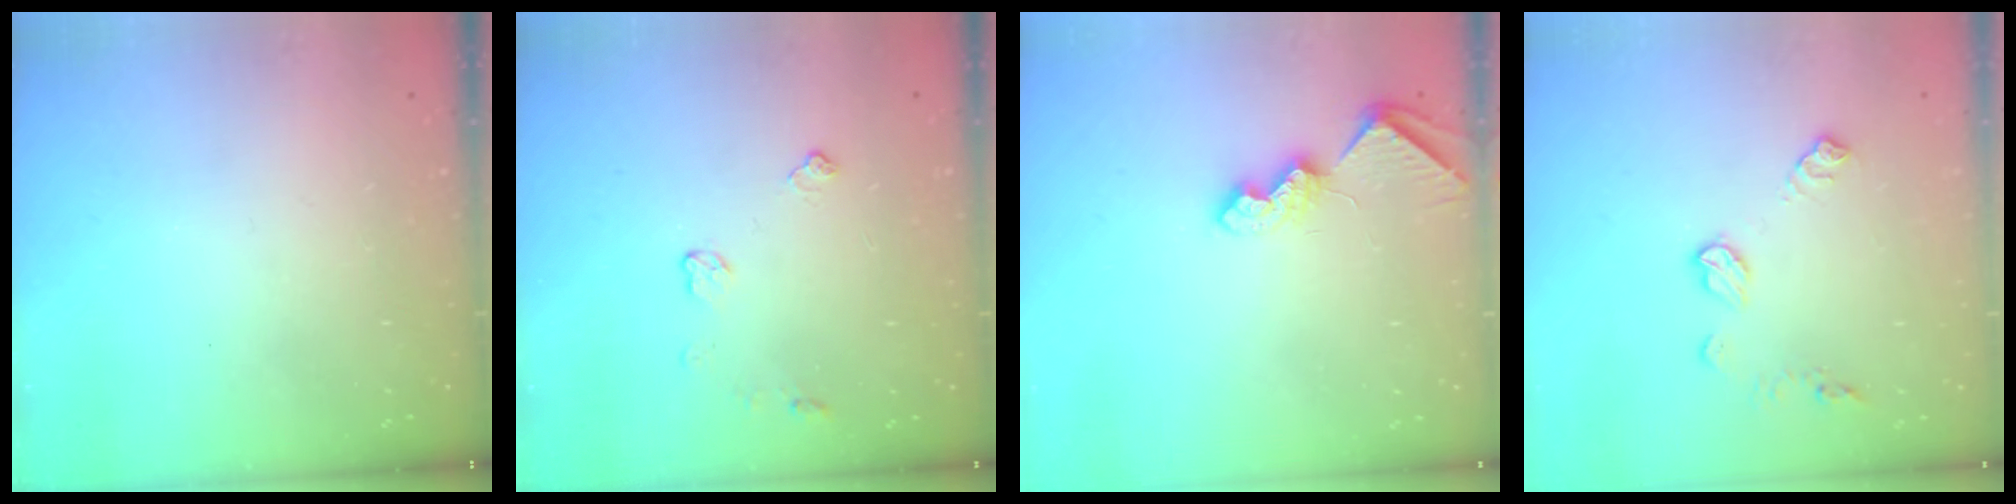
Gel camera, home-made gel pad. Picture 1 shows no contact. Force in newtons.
{"total": 4.5, "press": 4.4, "slide": 0.7}
{"total": 7.4, "press": 7.3, "slide": 0.9}
{"total": 9.0, "press": 9.0, "slide": 0.4}